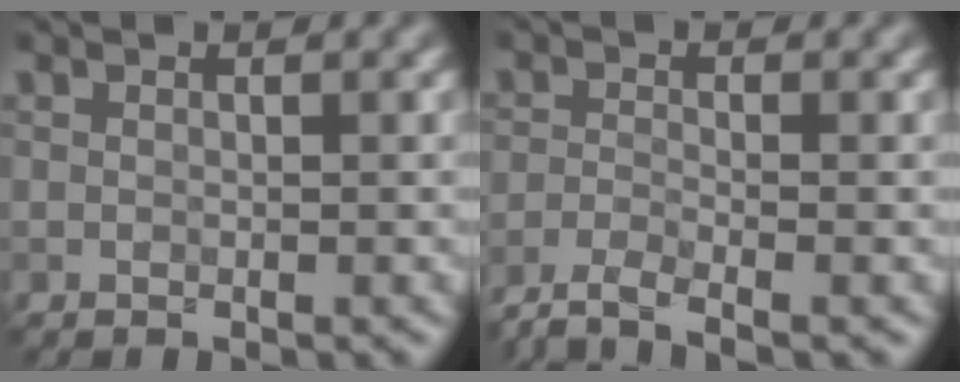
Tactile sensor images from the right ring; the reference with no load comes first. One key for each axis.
{"total": 3.4, "fx": -2.8, "fy": 0.6, "fz": 1.9, "tx": -0.040, "ty": -0.007, "tz": -0.065}